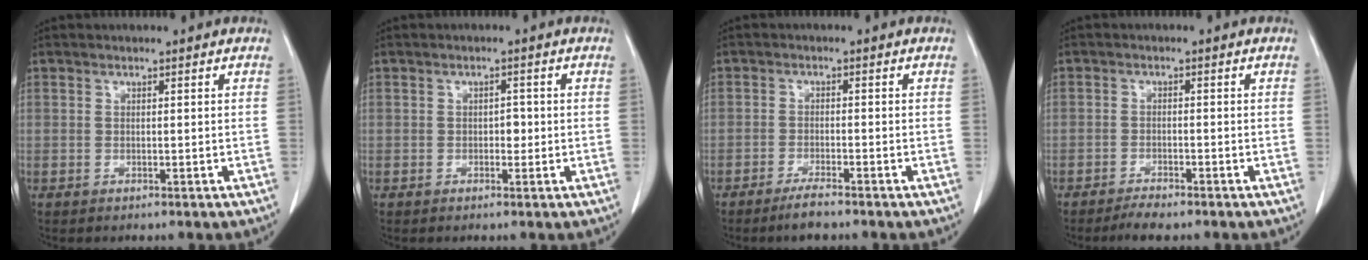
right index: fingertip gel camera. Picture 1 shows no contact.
{"total": 1.5, "force": [-0.2, 1.0, 1.2], "torque": [-0.011, 0.004, -0.003]}
{"total": 3.1, "force": [-2.6, 0.1, 1.8], "torque": [-0.040, -0.006, -0.046]}
{"total": 2.6, "force": [-2.3, 0.3, 1.2], "torque": [-0.026, -0.006, -0.038]}